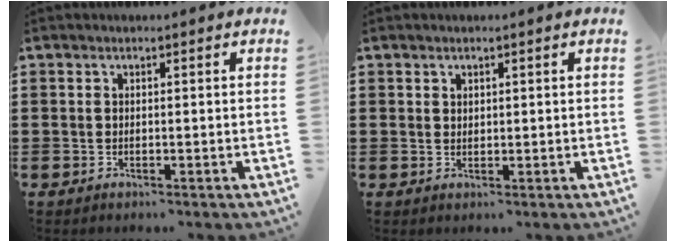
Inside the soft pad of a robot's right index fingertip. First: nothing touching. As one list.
[{"total": 1.1, "force": [0.8, 0.7, 0.2], "torque": [-0.005, 0.002, 0.017]}]